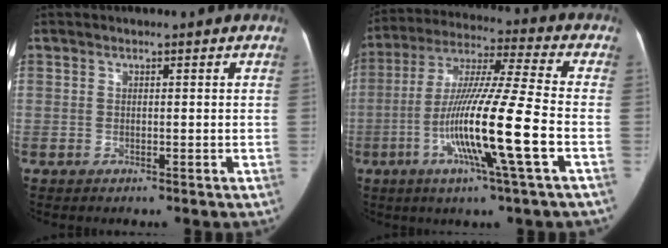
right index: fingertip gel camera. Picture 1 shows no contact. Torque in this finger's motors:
{"motor_torque": [1.86, -0.27, 1.05, 0.21]}